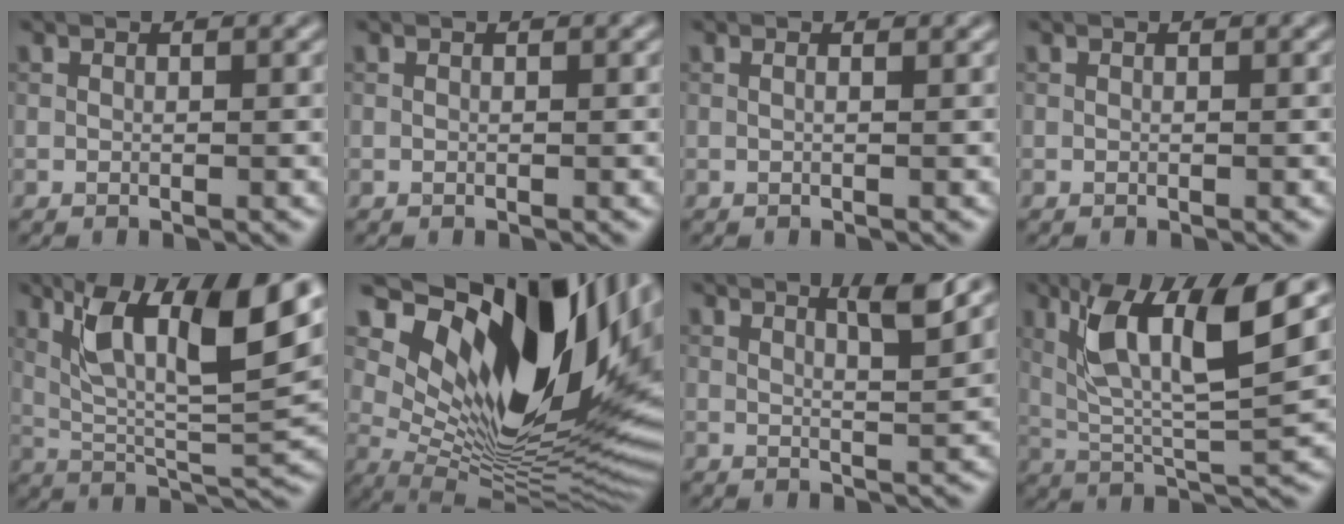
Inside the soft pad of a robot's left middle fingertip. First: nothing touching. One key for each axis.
{"total": 0.0}
{"total": 1.0, "fx": 0.5, "fy": 0.4, "fz": 0.8, "tx": -0.007, "ty": -0.005, "tz": -0.007}
{"total": 0.0}
{"total": 11.5, "fx": 5.1, "fy": 3.2, "fz": 9.8, "tx": -0.169, "ty": -0.002, "tz": 0.091}
{"total": 18.8, "fx": 6.4, "fy": 9.2, "fz": 15.1, "tx": -0.241, "ty": 0.003, "tz": 0.119}
{"total": 3.0, "fx": 1.8, "fy": 0.4, "fz": 2.4, "tx": -0.027, "ty": 0.001, "tz": 0.027}
{"total": 9.5, "fx": 3.9, "fy": 2.4, "fz": 8.4, "tx": -0.156, "ty": -0.005, "tz": 0.073}